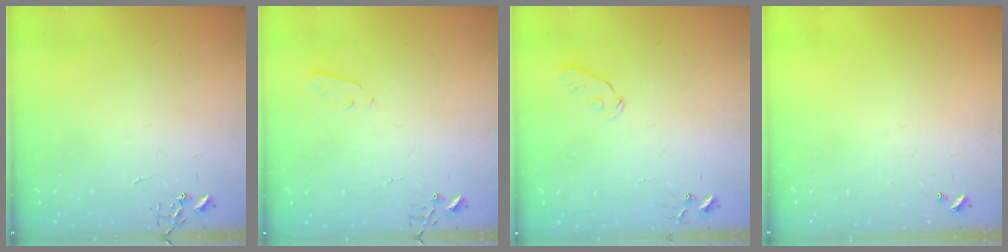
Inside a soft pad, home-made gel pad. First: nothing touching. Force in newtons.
{"total": 3.0, "press": 3.0, "slide": 0.3}
{"total": 4.1, "press": 4.0, "slide": 0.6}
{"total": 0.0}